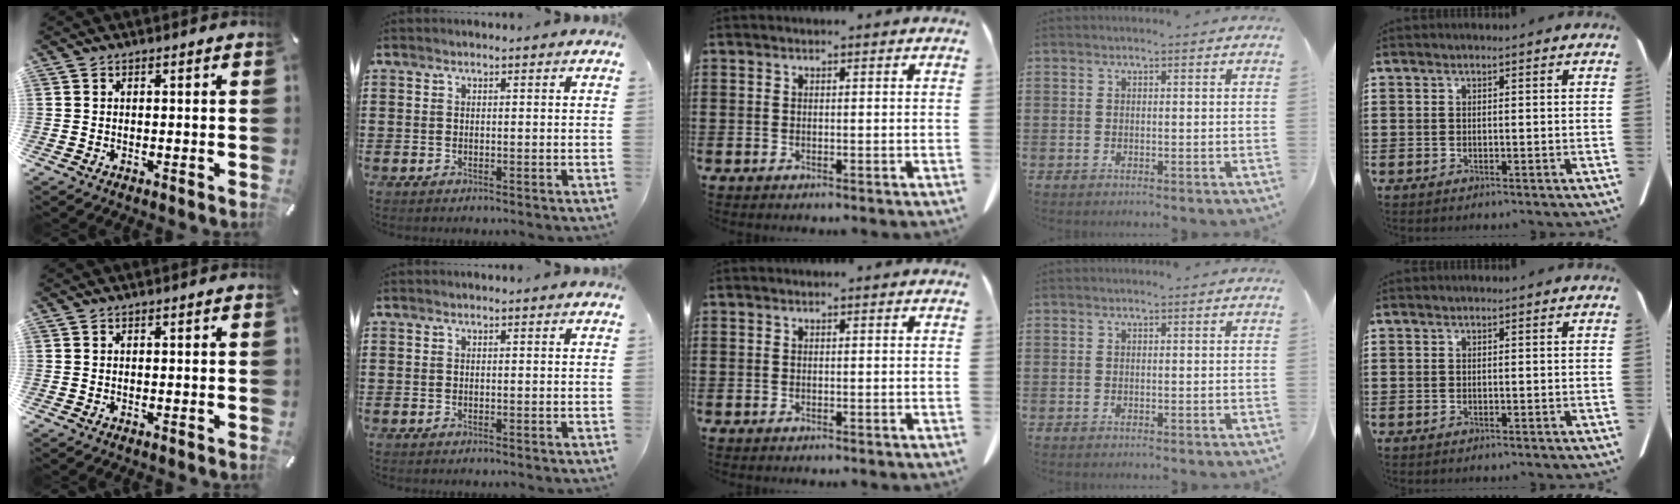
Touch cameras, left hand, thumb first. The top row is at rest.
{}